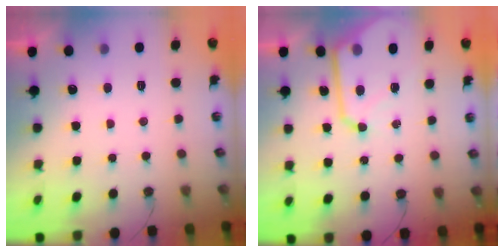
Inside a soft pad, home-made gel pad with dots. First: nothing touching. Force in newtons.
{"total": 12.0, "press": 11.9, "slide": 1.1}